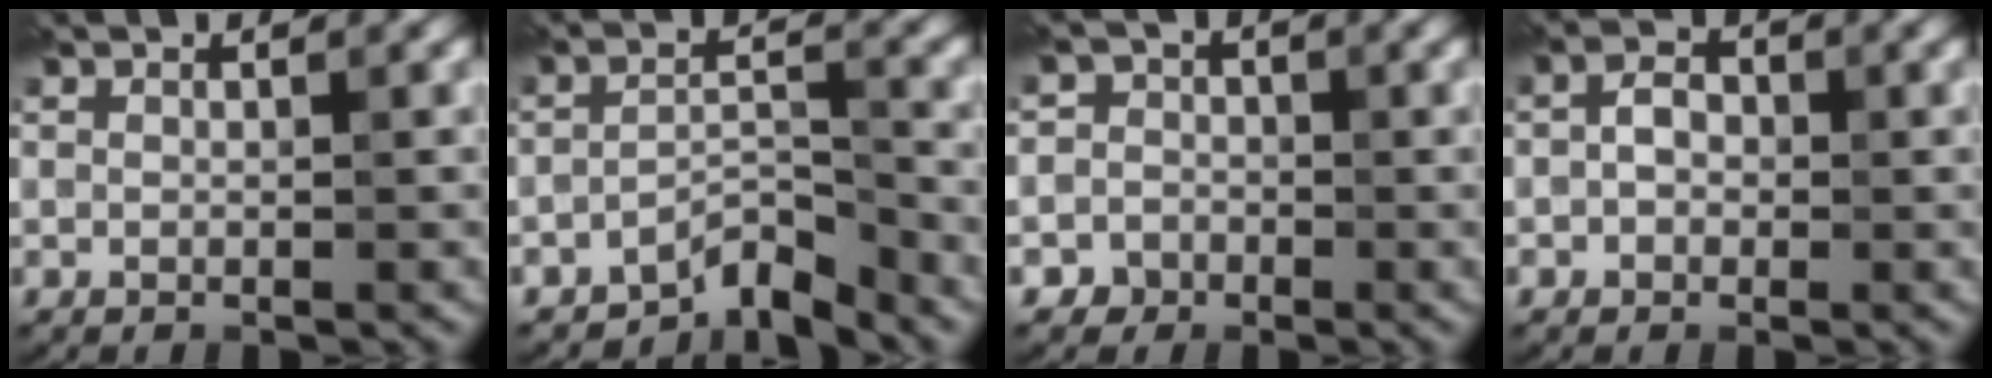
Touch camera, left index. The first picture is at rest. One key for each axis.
{"total": 3.9, "fx": -3.5, "fy": 1.0, "fz": 1.6, "tx": -0.022, "ty": 0.007, "tz": -0.070}
{"total": 3.3, "fx": -1.5, "fy": 2.9, "fz": 0.2, "tx": 0.035, "ty": 0.004, "tz": -0.042}
{"total": 2.0, "fx": -0.3, "fy": 1.6, "fz": 1.2, "tx": -0.016, "ty": 0.002, "tz": -0.016}